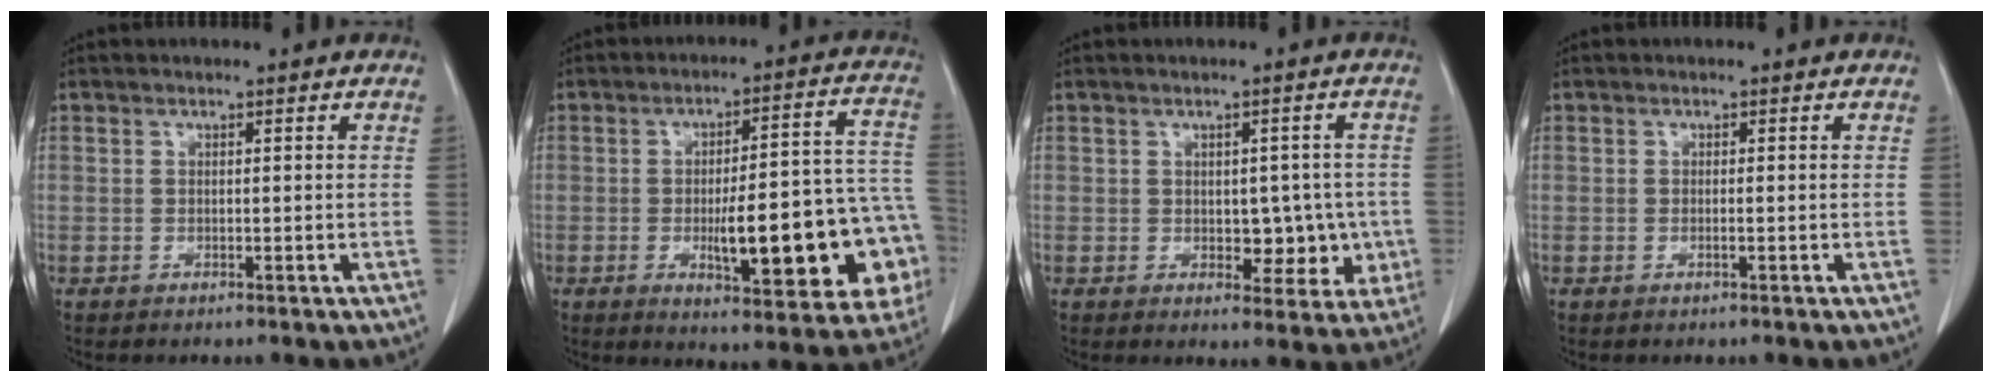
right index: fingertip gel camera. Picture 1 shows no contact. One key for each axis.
{"total": 22.0, "fx": -5.3, "fy": 5.3, "fz": 20.7, "tx": -0.200, "ty": 0.030, "tz": -0.054}
{"total": 7.6, "fx": -0.8, "fy": 4.5, "fz": 6.1, "tx": -0.062, "ty": 0.019, "tz": 0.001}
{"total": 0.9, "fx": -0.3, "fy": 0.2, "fz": 0.8, "tx": -0.019, "ty": 0.000, "tz": -0.004}